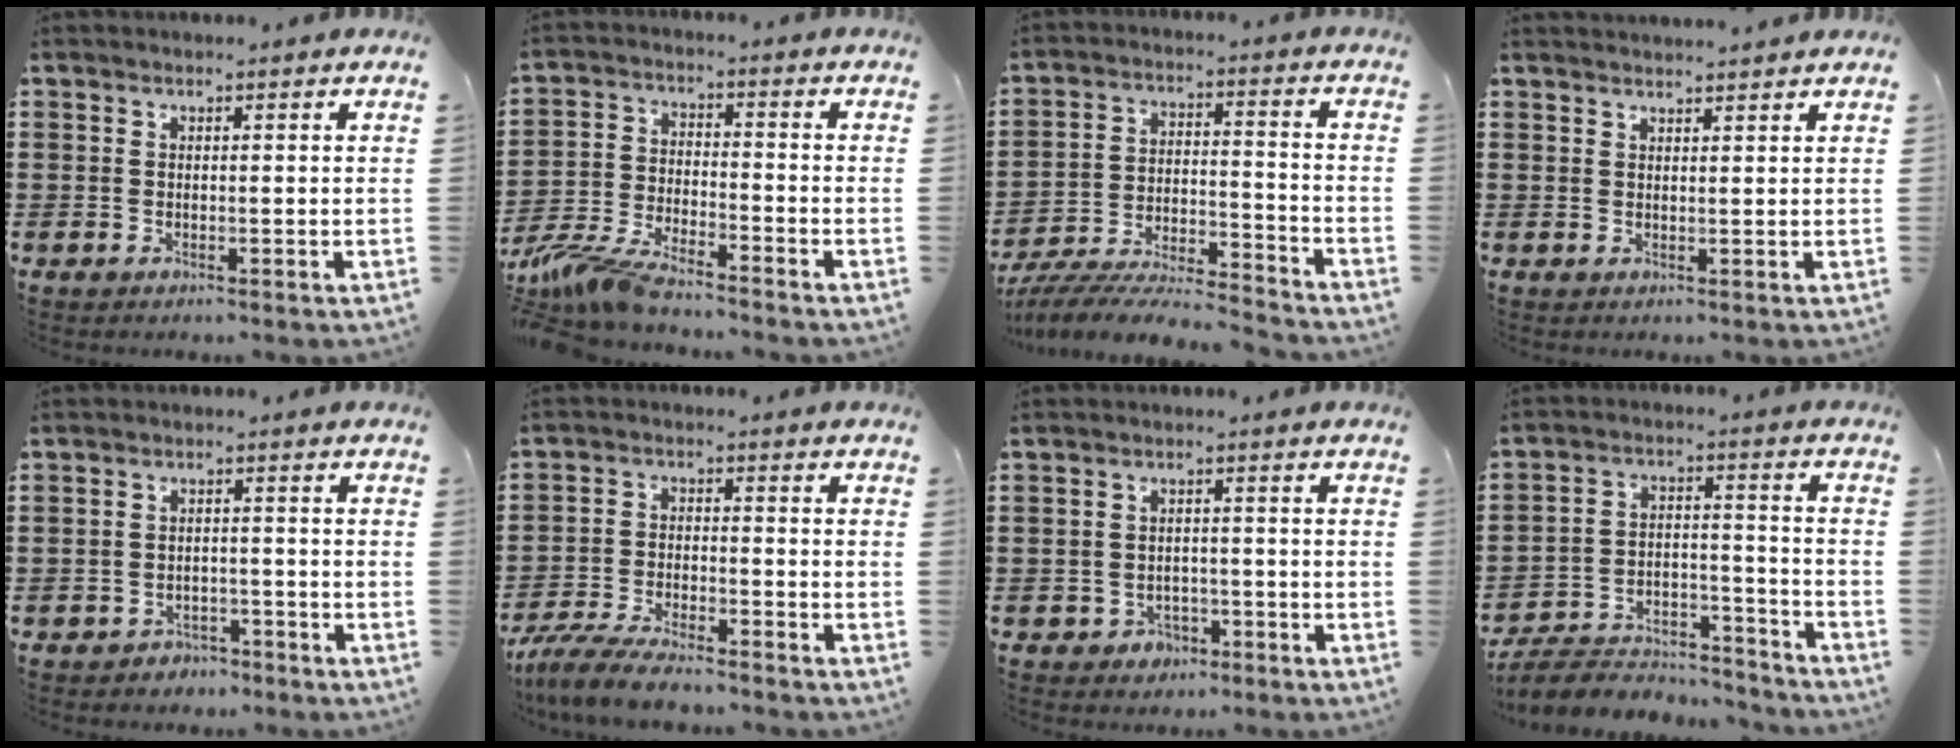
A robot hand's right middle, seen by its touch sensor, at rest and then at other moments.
{"total": 7.2, "force": [-6.7, 0.6, 2.6], "torque": [-0.076, -0.007, -0.136]}
{"total": 7.3, "force": [-7.1, 0.4, 1.8], "torque": [-0.031, 0.003, -0.139]}
{"total": 1.8, "force": [1.8, -0.1, 0.2], "torque": [-0.007, 0.002, 0.033]}
{"total": 2.2, "force": [-2.1, 0.6, -0.2], "torque": [-0.006, 0.001, -0.046]}
{"total": 6.2, "force": [-5.7, 0.8, 2.2], "torque": [-0.054, -0.002, -0.112]}
{"total": 2.0, "force": [-1.6, 1.2, 0.2], "torque": [-0.013, -0.002, -0.035]}
{"total": 6.2, "force": [-5.9, 1.3, 1.2], "torque": [-0.030, 0.007, -0.119]}